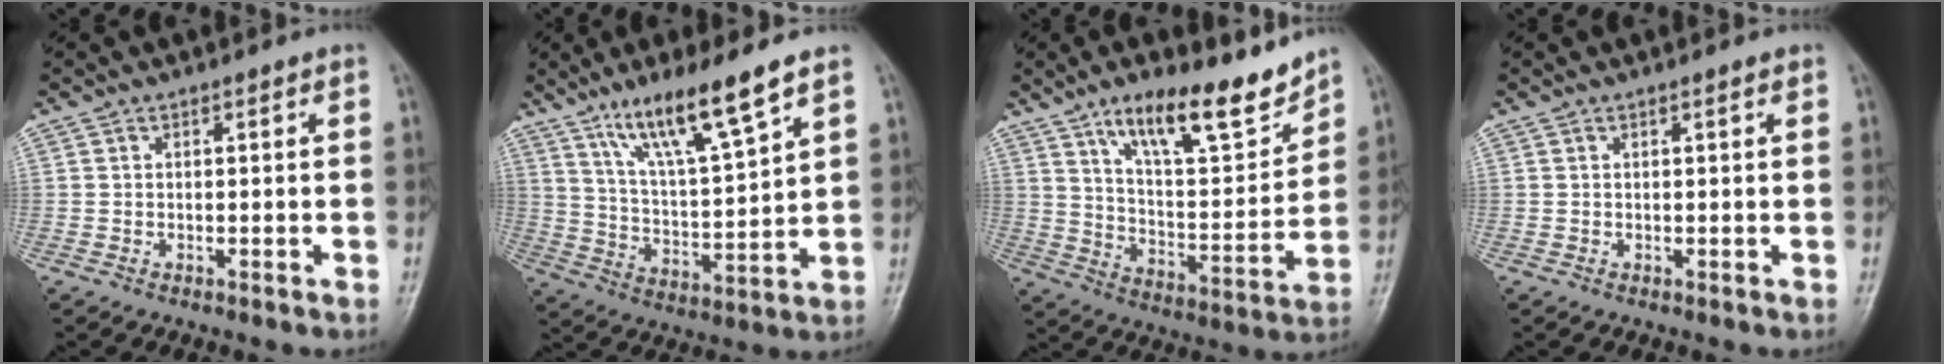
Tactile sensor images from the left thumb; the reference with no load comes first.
{"total": 13.8, "force": [9.1, 1.8, 10.2], "torque": [-0.180, -0.046, 0.175]}
{"total": 16.8, "force": [11.9, 5.0, 10.7], "torque": [-0.137, -0.077, 0.205]}
{"total": 0.6, "force": [0.4, 0.0, 0.4], "torque": [-0.007, 0.001, 0.004]}